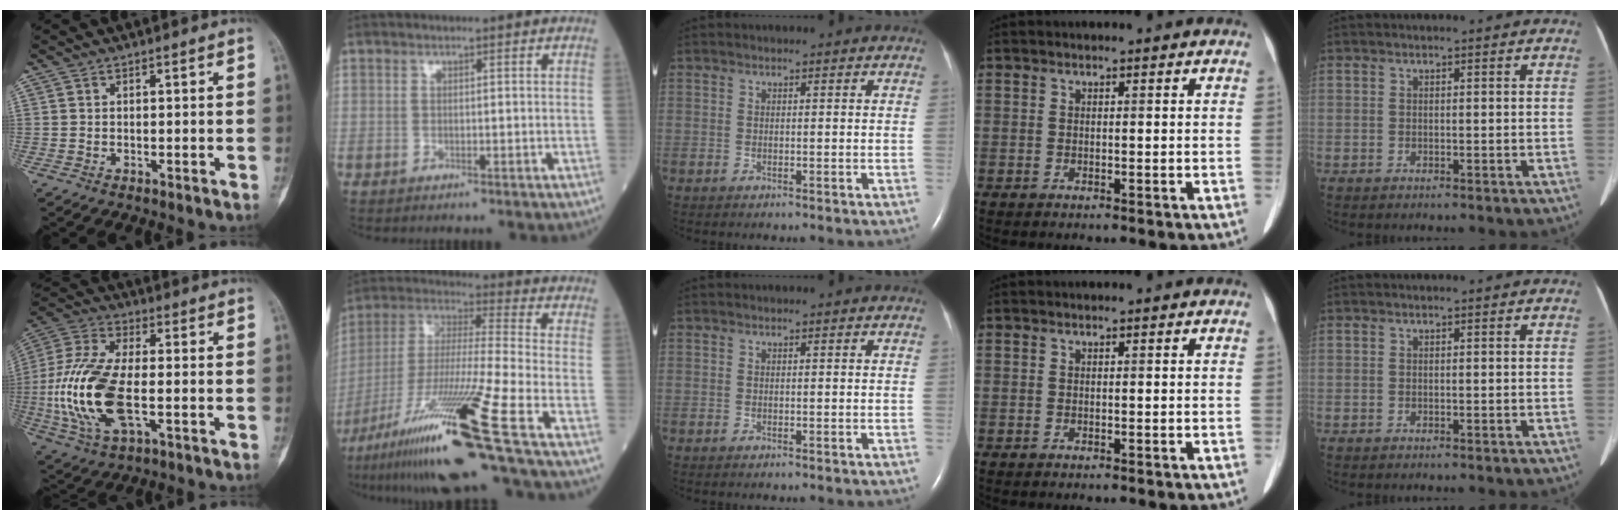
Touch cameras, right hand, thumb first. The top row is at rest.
{"thumb": {"total": 18.6, "force": [-3.1, 8.6, 16.2], "torque": [-0.358, 0.011, -0.053]}, "index": {"total": 21.7, "force": [-13.0, -1.8, 17.3], "torque": [-0.334, -0.044, -0.241]}}